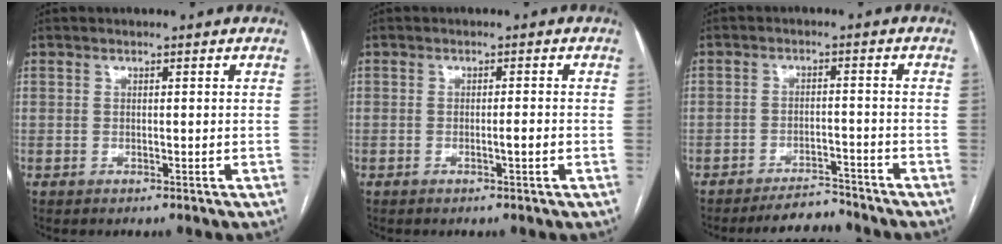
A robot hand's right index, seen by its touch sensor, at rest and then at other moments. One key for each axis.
{"total": 1.6, "fx": -0.6, "fy": 0.0, "fz": 1.5, "tx": -0.024, "ty": -0.001, "tz": -0.010}
{"total": 5.1, "fx": -4.9, "fy": 1.0, "fz": 0.4, "tx": -0.003, "ty": -0.003, "tz": -0.079}